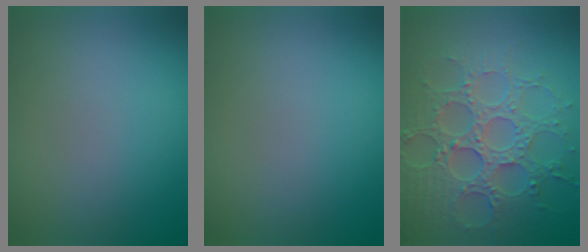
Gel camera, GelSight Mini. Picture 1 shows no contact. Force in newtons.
{"total": 0.0}
{"total": 7.3, "press": 6.0, "slide": 4.1}